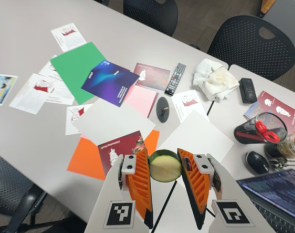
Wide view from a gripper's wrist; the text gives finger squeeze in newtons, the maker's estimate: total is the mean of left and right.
{"total": 8.8, "left": 8.6, "right": 8.9}